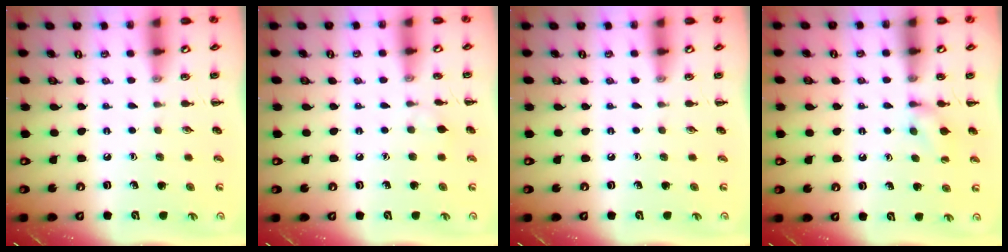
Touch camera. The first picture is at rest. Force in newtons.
{"total": 4.5, "press": 4.2, "slide": 1.6}
{"total": 0.0}
{"total": 6.0, "press": 5.7, "slide": 2.0}